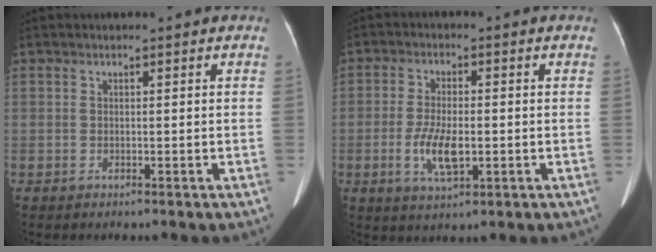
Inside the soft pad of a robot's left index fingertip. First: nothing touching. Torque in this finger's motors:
{"motor_torque": [0.22, 0.20, 0.16, 0.08]}